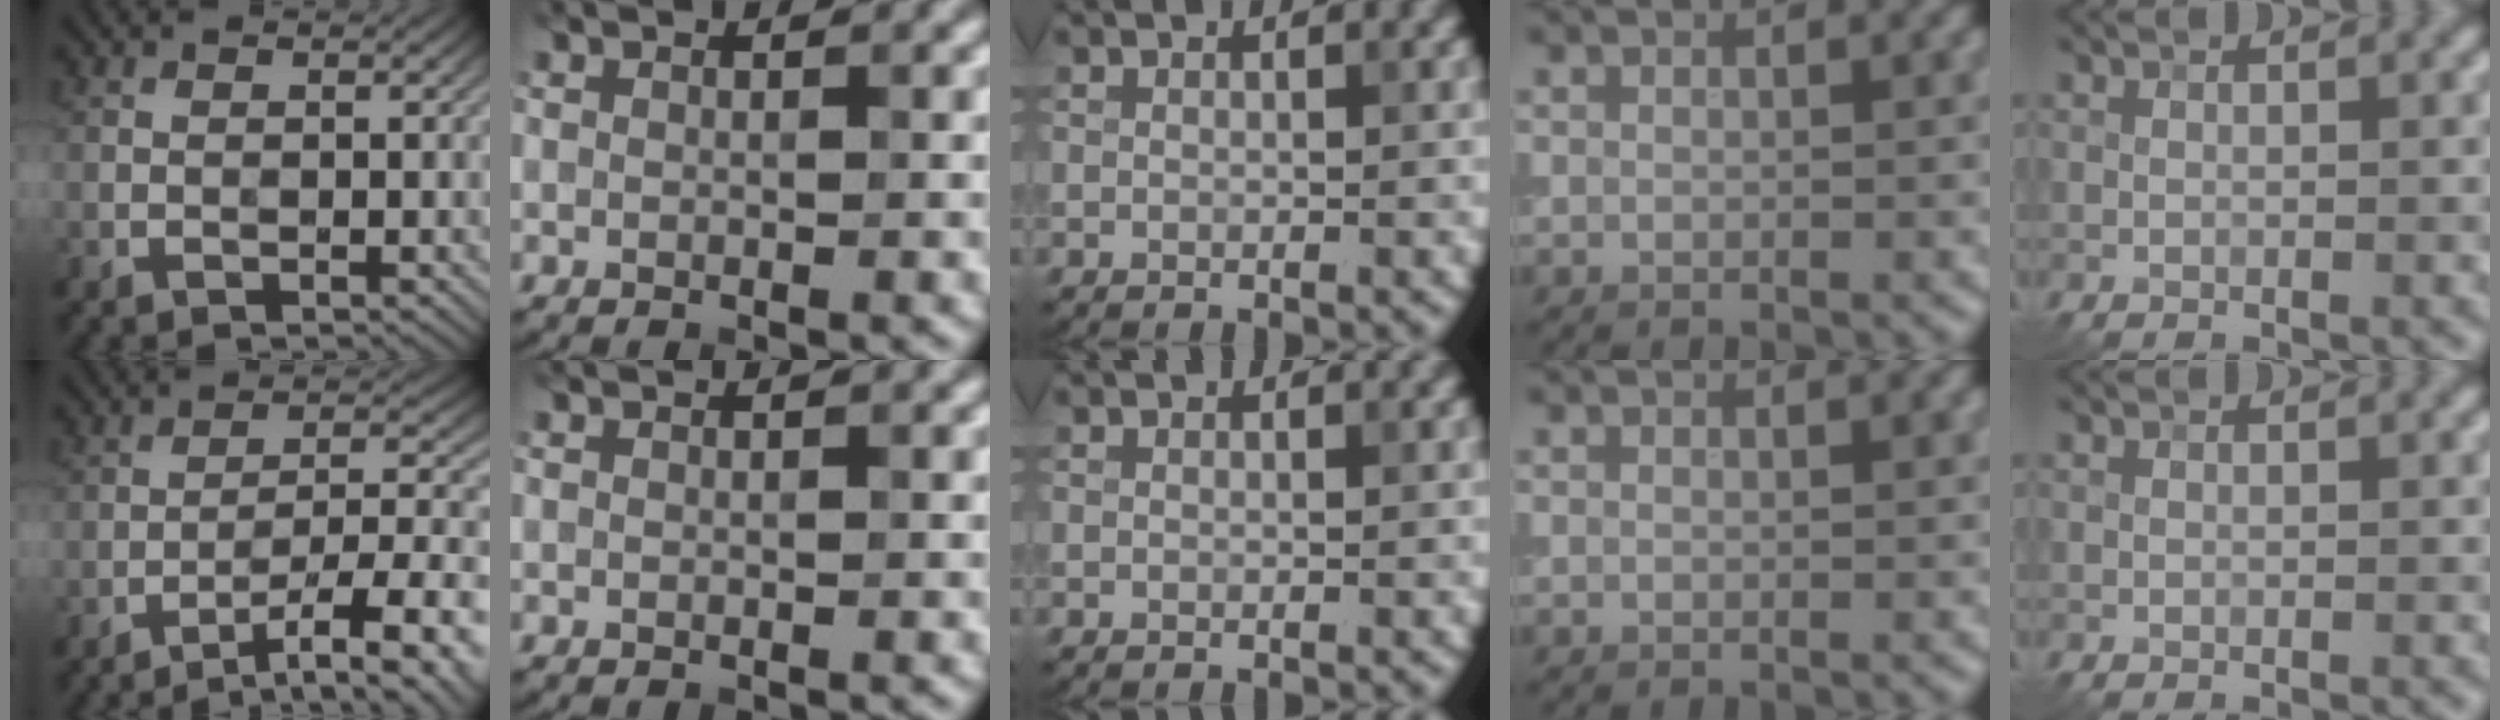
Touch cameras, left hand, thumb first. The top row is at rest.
{"thumb": {"total": 10.7, "force": [-6.4, 2.7, 8.2], "torque": [-0.133, 0.012, -0.090]}}